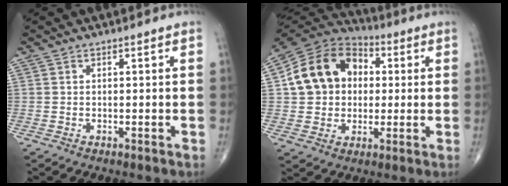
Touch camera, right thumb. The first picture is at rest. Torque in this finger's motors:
{"motor_torque": [0.32, 0.33, 0.11, -0.09, 0.16]}